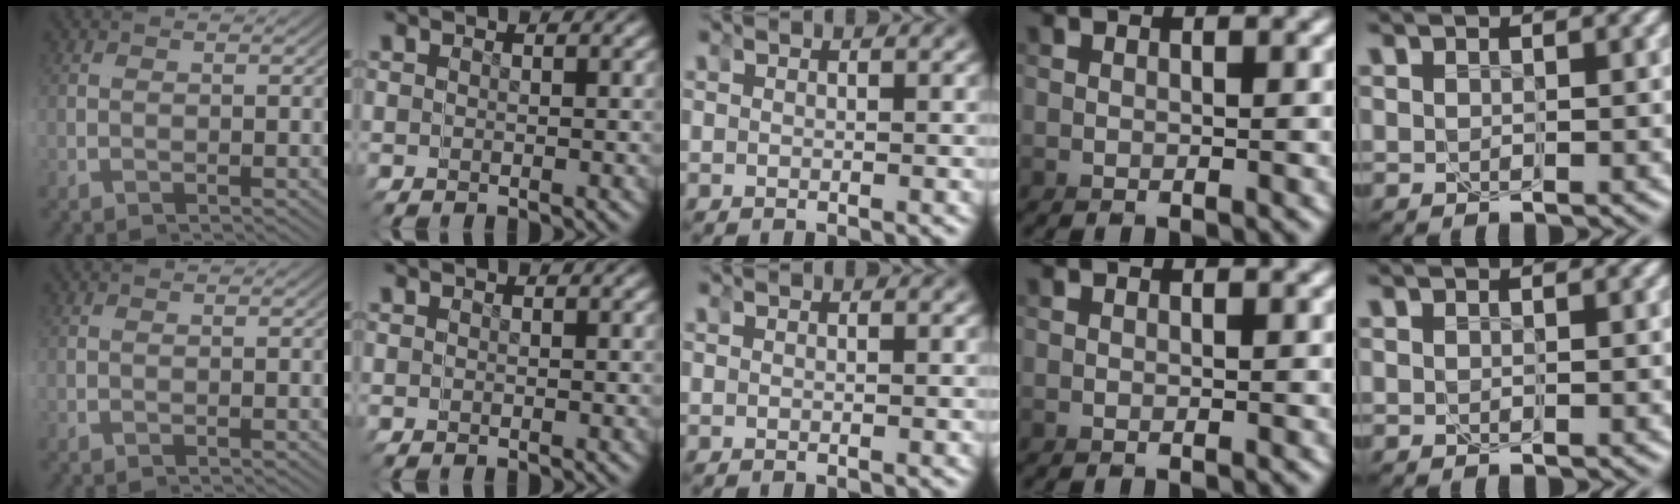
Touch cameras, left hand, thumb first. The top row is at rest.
{}